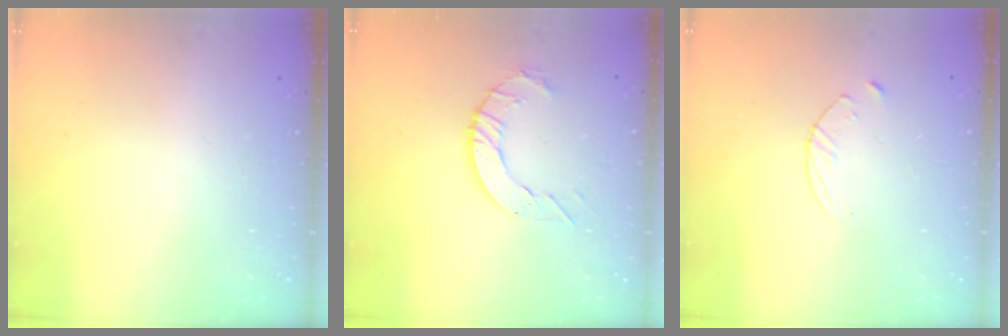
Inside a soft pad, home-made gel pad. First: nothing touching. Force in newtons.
{"total": 9.0, "press": 8.9, "slide": 0.8}
{"total": 3.1, "press": 3.1, "slide": 0.3}